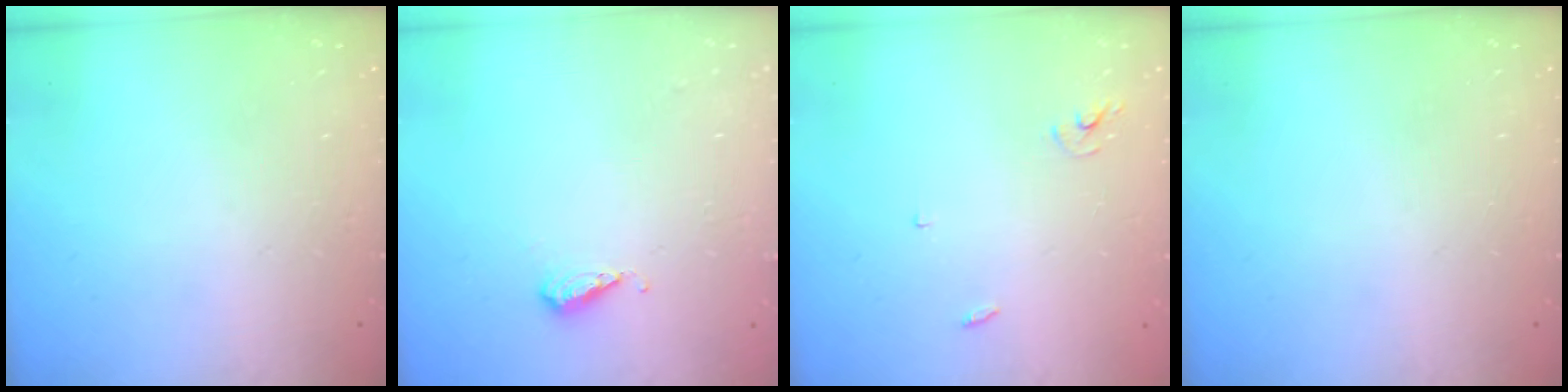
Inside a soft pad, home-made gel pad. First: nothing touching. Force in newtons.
{"total": 5.0, "press": 4.8, "slide": 1.3}
{"total": 2.5, "press": 2.5, "slide": 0.1}
{"total": 0.0}